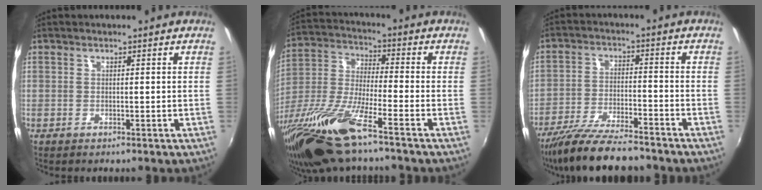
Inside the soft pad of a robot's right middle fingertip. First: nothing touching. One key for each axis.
{"total": 18.8, "fx": -12.9, "fy": 2.6, "fz": 13.4, "tx": -0.280, "ty": -0.039, "tz": -0.252}
{"total": 13.8, "fx": -11.9, "fy": 2.3, "fz": 6.6, "tx": -0.145, "ty": -0.026, "tz": -0.207}